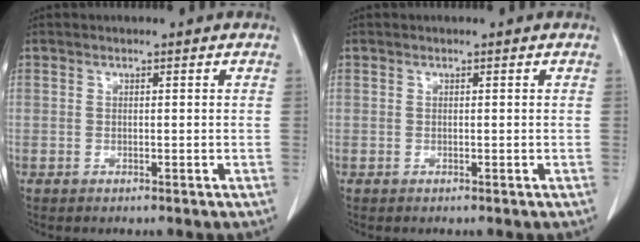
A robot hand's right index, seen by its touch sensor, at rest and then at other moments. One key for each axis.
{"total": 0.0}